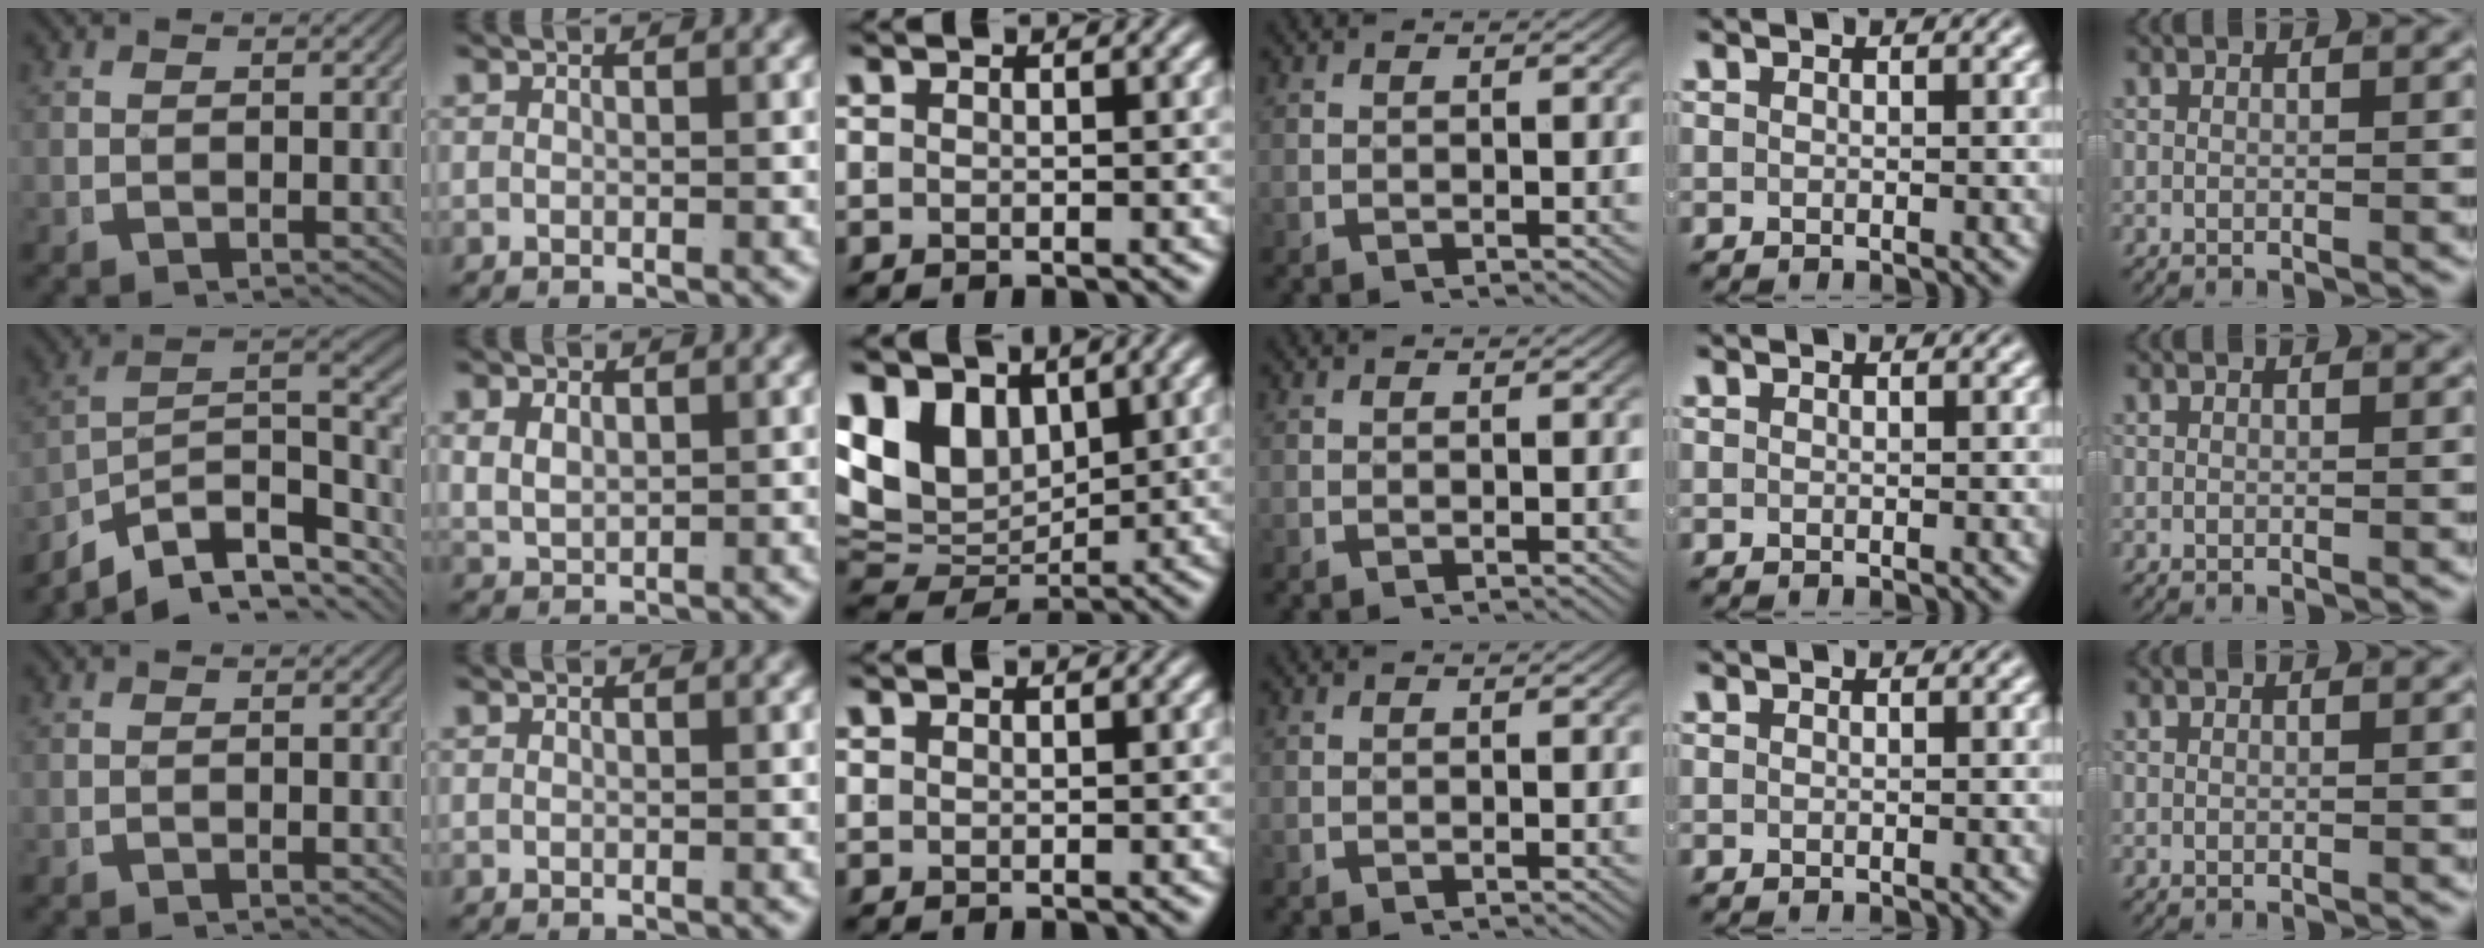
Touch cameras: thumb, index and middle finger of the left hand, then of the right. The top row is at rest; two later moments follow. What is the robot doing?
{"motion": "lift_and_place", "object": "coat"}